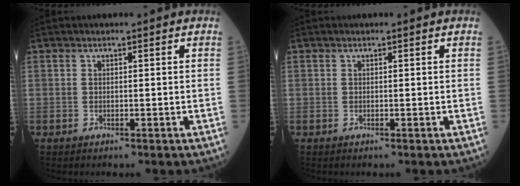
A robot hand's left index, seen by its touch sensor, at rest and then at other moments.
{"total": 0.0}